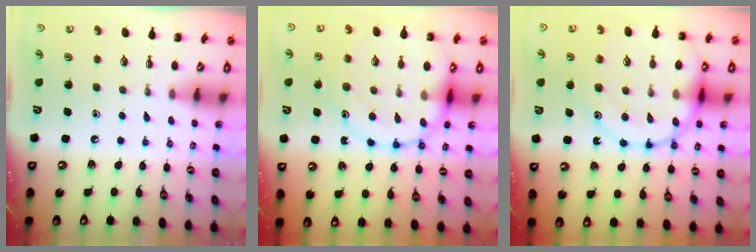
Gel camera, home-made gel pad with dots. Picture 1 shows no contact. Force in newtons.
{"total": 18.7, "press": 18.6, "slide": 1.5}
{"total": 21.0, "press": 20.8, "slide": 2.9}